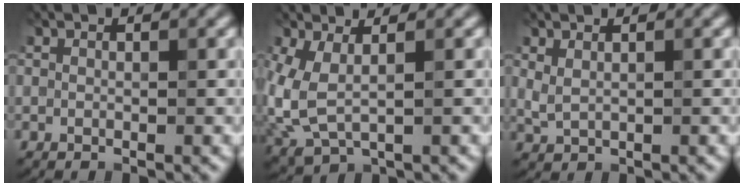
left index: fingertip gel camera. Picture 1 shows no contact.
{"total": 4.2, "force": [0.3, 2.1, 3.6], "torque": [-0.098, -0.009, 0.010]}
{"total": 1.2, "force": [0.8, 0.4, 0.8], "torque": [-0.021, -0.003, 0.021]}